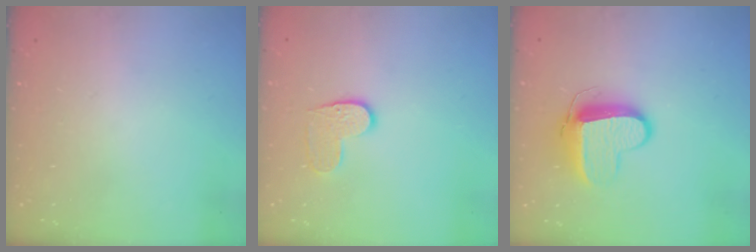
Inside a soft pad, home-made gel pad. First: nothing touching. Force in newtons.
{"total": 6.1, "press": 6.1, "slide": 0.4}
{"total": 10.7, "press": 10.6, "slide": 1.1}